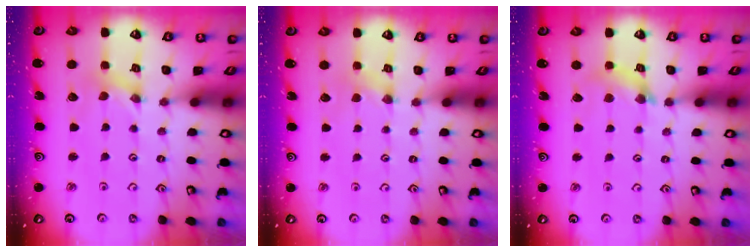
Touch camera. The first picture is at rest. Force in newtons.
{"total": 2.1, "press": 2.1, "slide": 0.6}
{"total": 7.7, "press": 7.7, "slide": 0.9}